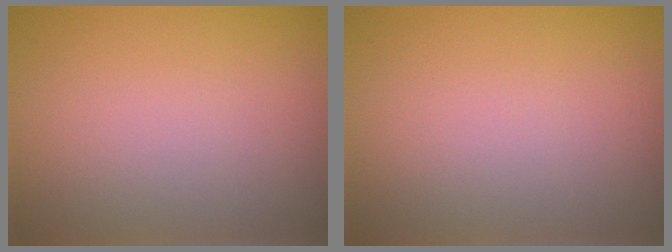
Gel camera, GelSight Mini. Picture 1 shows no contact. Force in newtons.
{"total": 0.0}